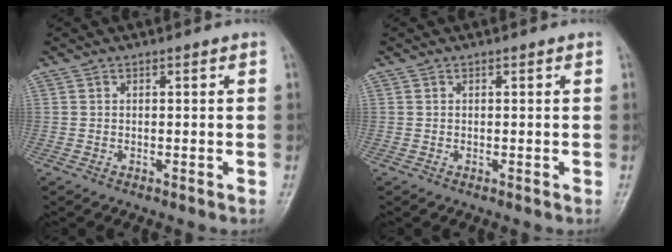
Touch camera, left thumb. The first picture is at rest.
{"total": 0.0}